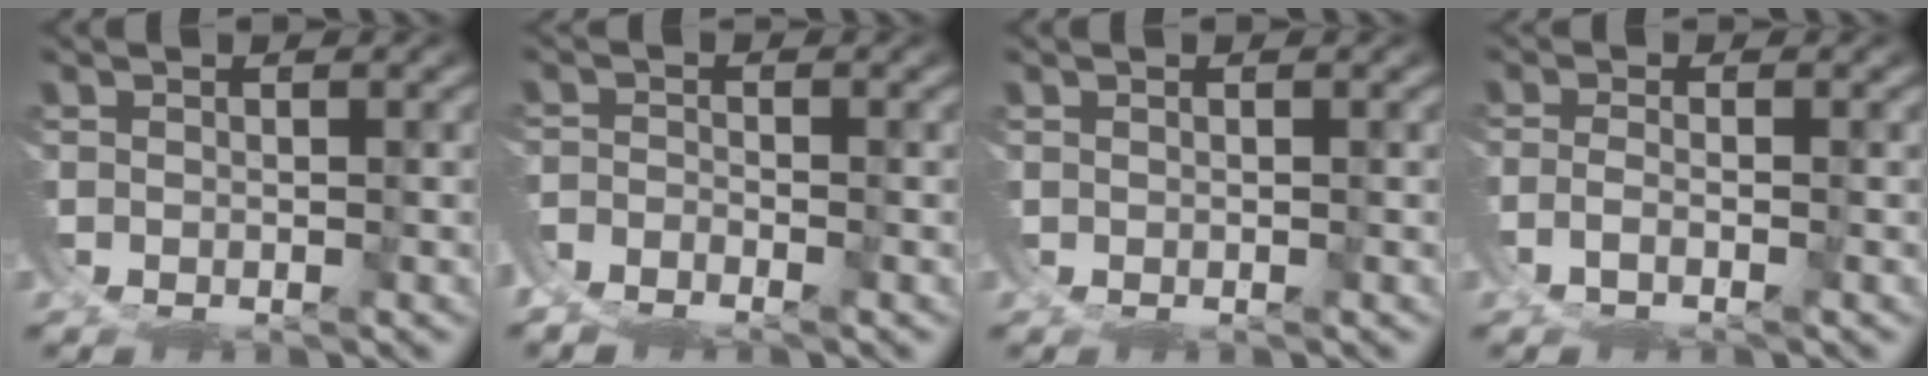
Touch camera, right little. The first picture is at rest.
{"total": 5.1, "force": [-3.9, 2.9, 1.4], "torque": [-0.033, -0.021, -0.065]}
{"total": 0.0}
{"total": 2.0, "force": [-1.2, 0.8, 1.3], "torque": [-0.037, -0.016, -0.017]}